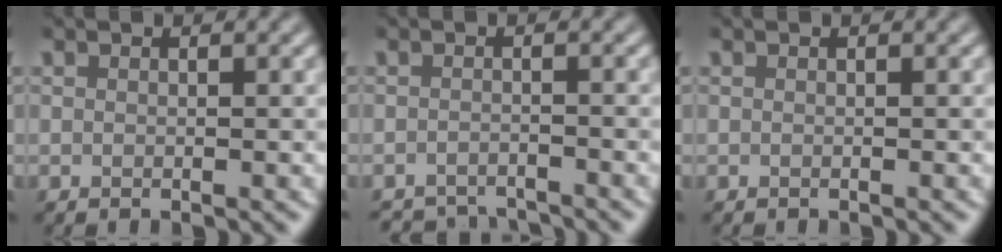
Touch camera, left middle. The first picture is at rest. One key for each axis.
{"total": 3.3, "fx": -3.2, "fy": 0.4, "fz": 0.1, "tx": 0.004, "ty": -0.007, "tz": -0.052}
{"total": 0.0}